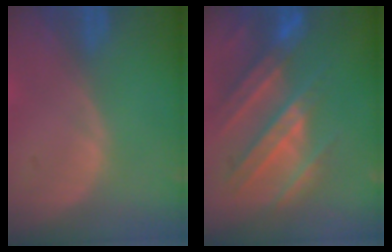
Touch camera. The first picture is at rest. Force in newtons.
{"total": 10.5, "press": 9.6, "slide": 4.2}